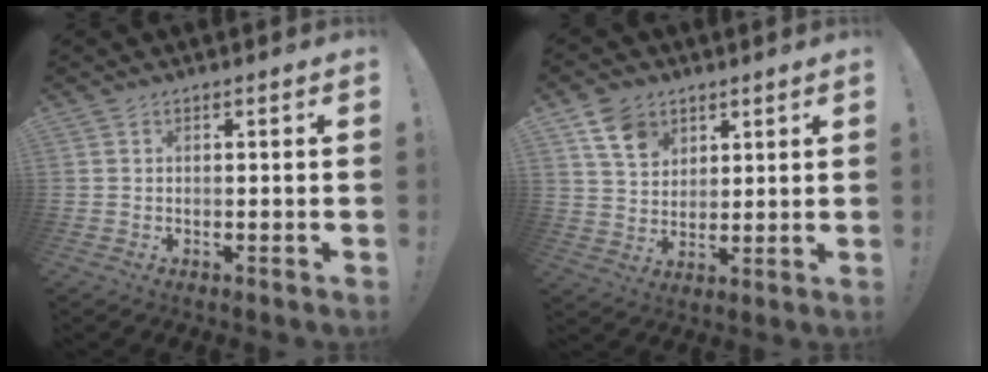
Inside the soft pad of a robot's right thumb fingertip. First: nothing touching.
{"total": 10.2, "force": [5.9, 7.2, 4.0], "torque": [-0.063, -0.024, 0.116]}